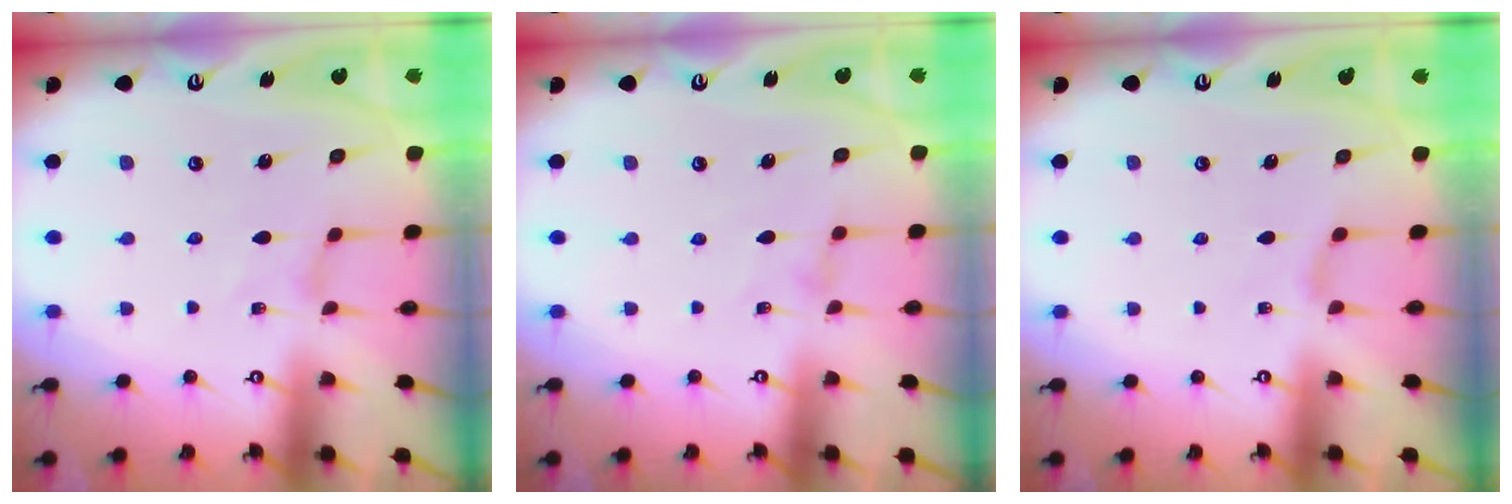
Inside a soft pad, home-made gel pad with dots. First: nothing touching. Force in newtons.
{"total": 0.9, "press": 0.9, "slide": 0.2}
{"total": 2.4, "press": 2.3, "slide": 0.6}